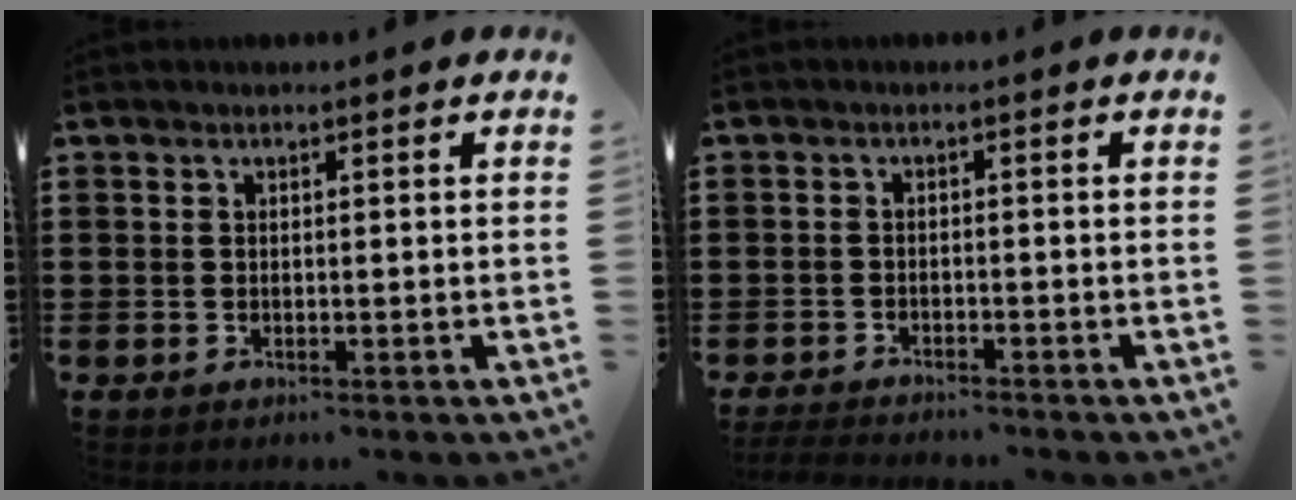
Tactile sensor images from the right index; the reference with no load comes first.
{"total": 2.1, "force": [-2.1, 0.1, 0.2], "torque": [-0.015, -0.005, -0.046]}